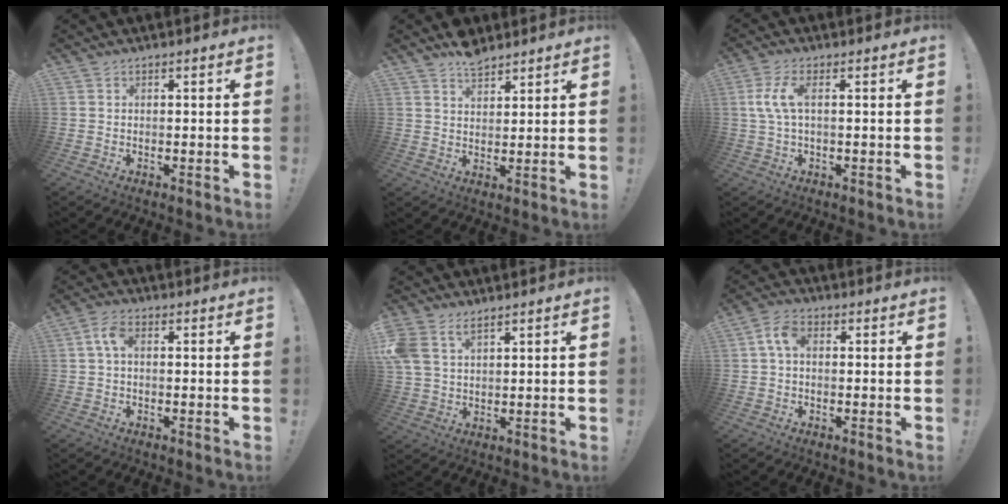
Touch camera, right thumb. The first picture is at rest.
{"total": 5.7, "force": [4.6, 2.8, 2.0], "torque": [-0.026, -0.024, 0.084]}
{"total": 6.7, "force": [0.9, 2.3, 6.2], "torque": [-0.130, 0.000, 0.016]}
{"total": 4.6, "force": [0.5, 2.5, 3.9], "torque": [-0.076, 0.016, 0.011]}
{"total": 7.0, "force": [4.1, 4.1, 4.0], "torque": [-0.077, -0.013, 0.082]}
{"total": 6.0, "force": [0.8, 3.6, 4.7], "torque": [-0.096, 0.015, 0.017]}